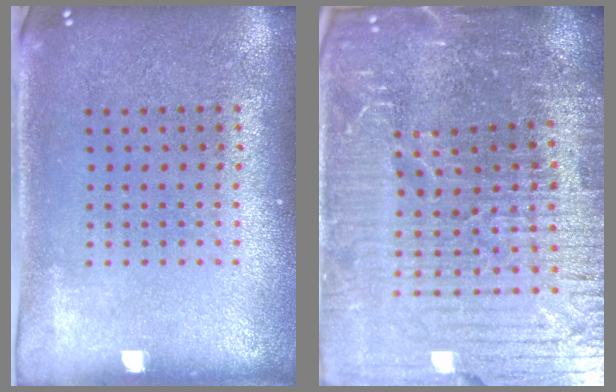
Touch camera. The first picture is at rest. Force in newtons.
{"total": 6.8, "press": 6.0, "slide": 3.3}